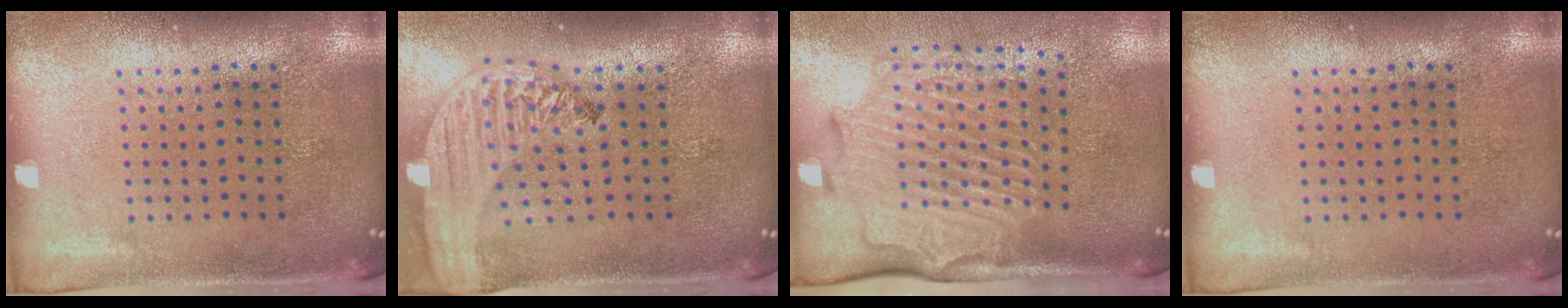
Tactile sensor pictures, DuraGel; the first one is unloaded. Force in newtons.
{"total": 3.2, "press": 2.5, "slide": 2.0}
{"total": 2.9, "press": 2.3, "slide": 1.8}
{"total": 0.0}